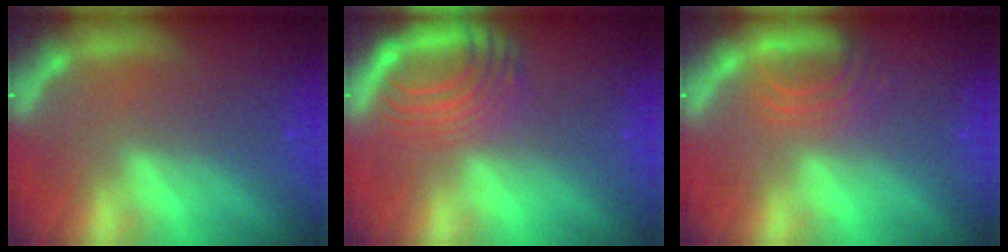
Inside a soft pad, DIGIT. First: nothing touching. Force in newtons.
{"total": 7.1}
{"total": 4.0}